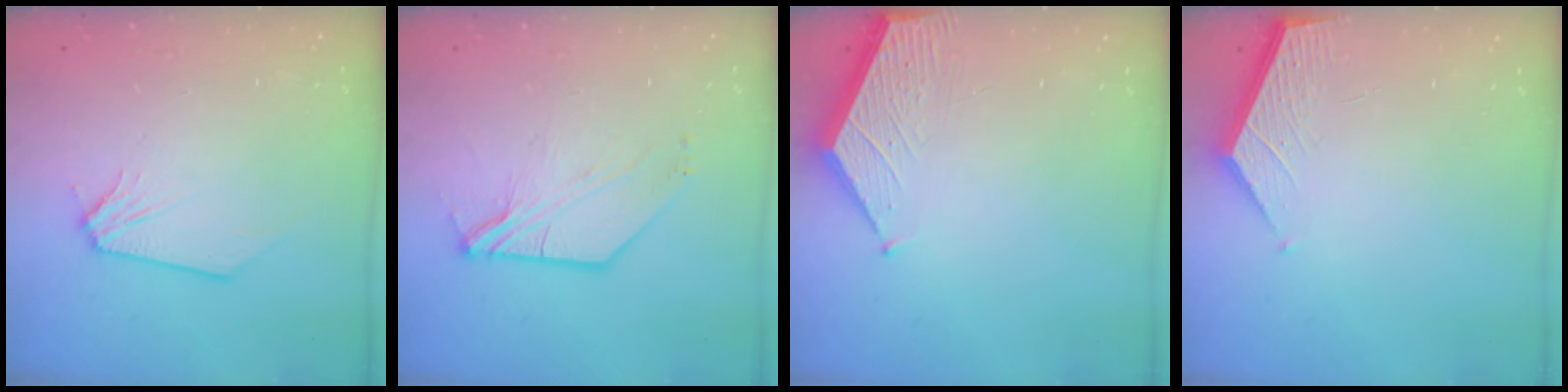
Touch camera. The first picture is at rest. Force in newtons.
{"total": 7.2, "press": 7.1, "slide": 0.9}
{"total": 3.5, "press": 3.5, "slide": 0.3}
{"total": 2.1, "press": 2.1, "slide": 0.2}